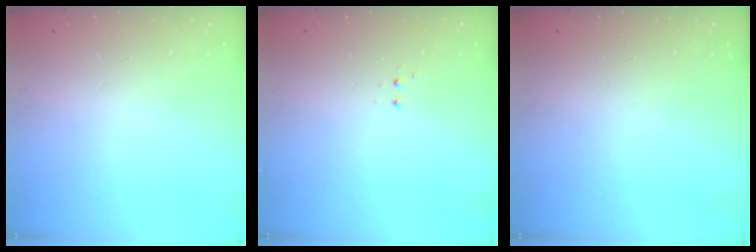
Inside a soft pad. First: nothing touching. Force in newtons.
{"total": 3.4, "press": 3.3, "slide": 0.7}
{"total": 0.0}